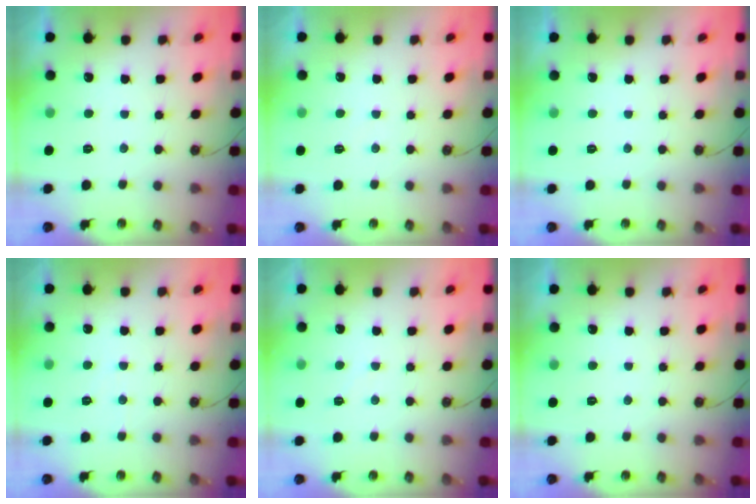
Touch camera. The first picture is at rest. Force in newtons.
{"total": 3.7, "press": 3.7, "slide": 0.4}
{"total": 0.0}
{"total": 3.2, "press": 3.1, "slide": 0.5}
{"total": 3.8, "press": 3.8, "slide": 0.5}
{"total": 0.0}